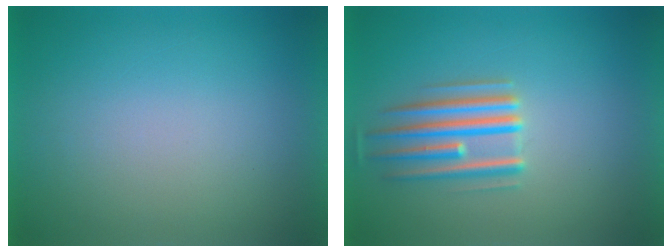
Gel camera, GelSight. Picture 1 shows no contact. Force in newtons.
{"total": 4.7}